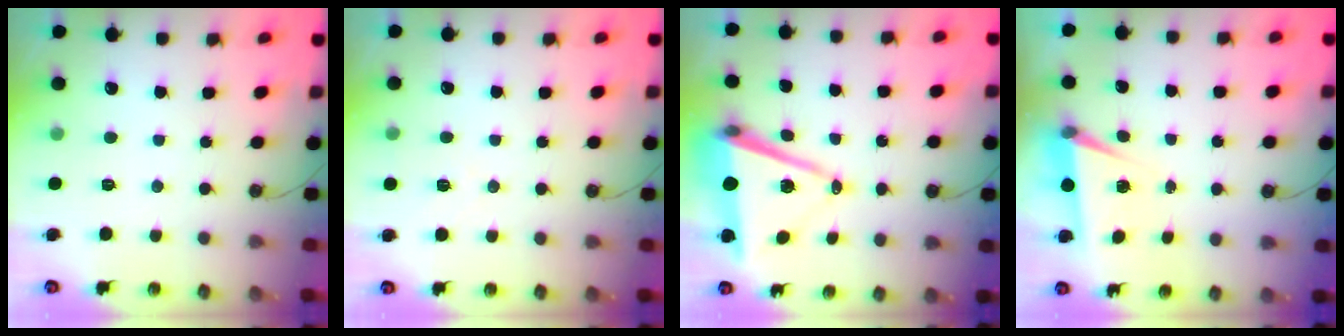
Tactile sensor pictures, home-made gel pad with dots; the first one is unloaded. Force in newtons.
{"total": 5.6, "press": 3.5, "slide": 4.3}
{"total": 10.7, "press": 9.9, "slide": 4.1}
{"total": 6.0, "press": 4.0, "slide": 4.5}